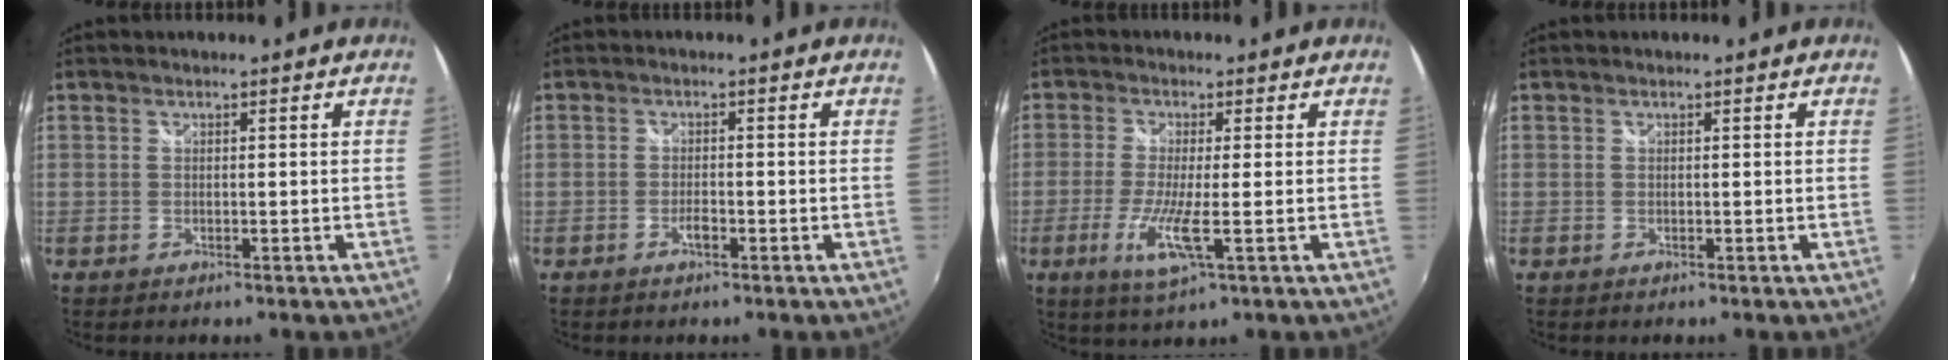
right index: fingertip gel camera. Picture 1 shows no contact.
{"total": 1.7, "force": [-1.0, 0.6, 1.2], "torque": [-0.027, 0.000, -0.020]}
{"total": 7.0, "force": [-2.1, 0.3, 6.7], "torque": [-0.143, -0.016, -0.044]}
{"total": 0.0}